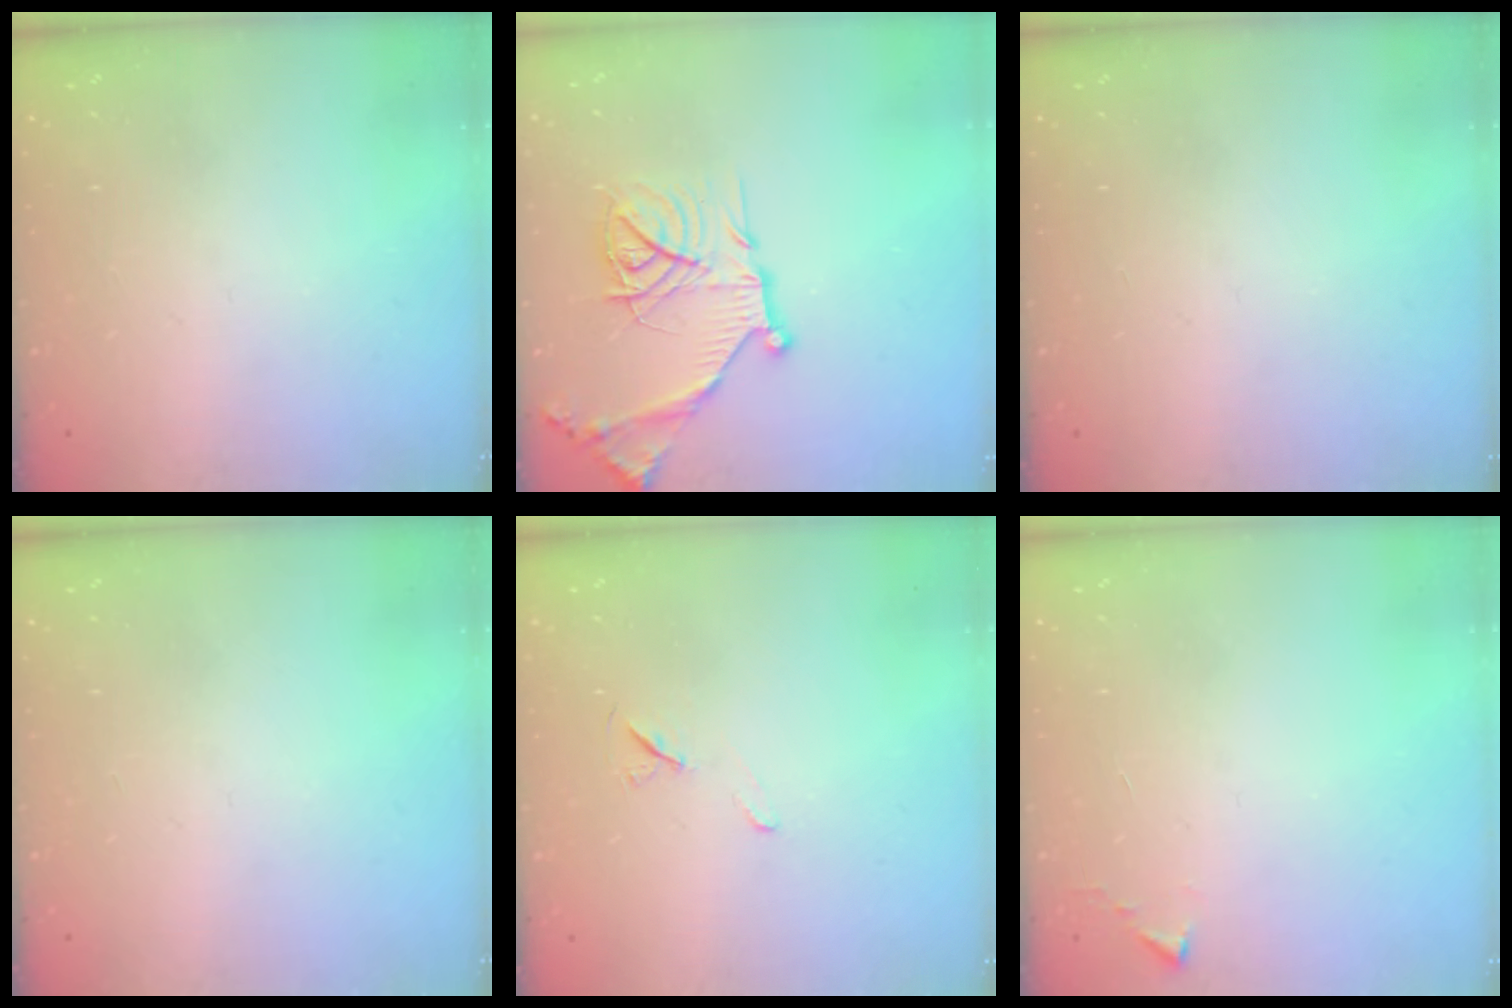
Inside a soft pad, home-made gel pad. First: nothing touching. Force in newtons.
{"total": 18.5, "press": 18.4, "slide": 1.9}
{"total": 0.0}
{"total": 0.0}
{"total": 5.7, "press": 5.2, "slide": 2.4}
{"total": 2.7, "press": 2.7, "slide": 0.5}